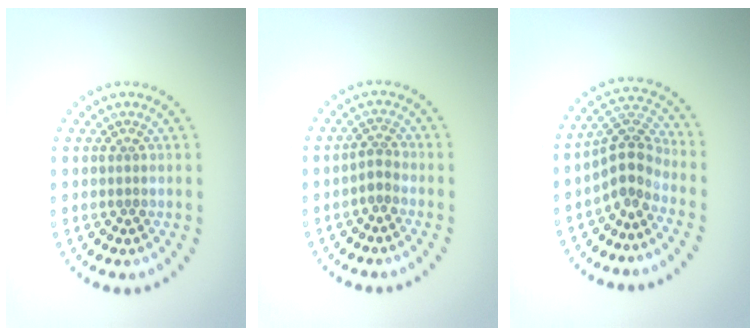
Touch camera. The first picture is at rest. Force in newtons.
{"total": 1.5, "press": 1.0, "slide": 1.1}
{"total": 3.5, "press": 2.9, "slide": 2.0}